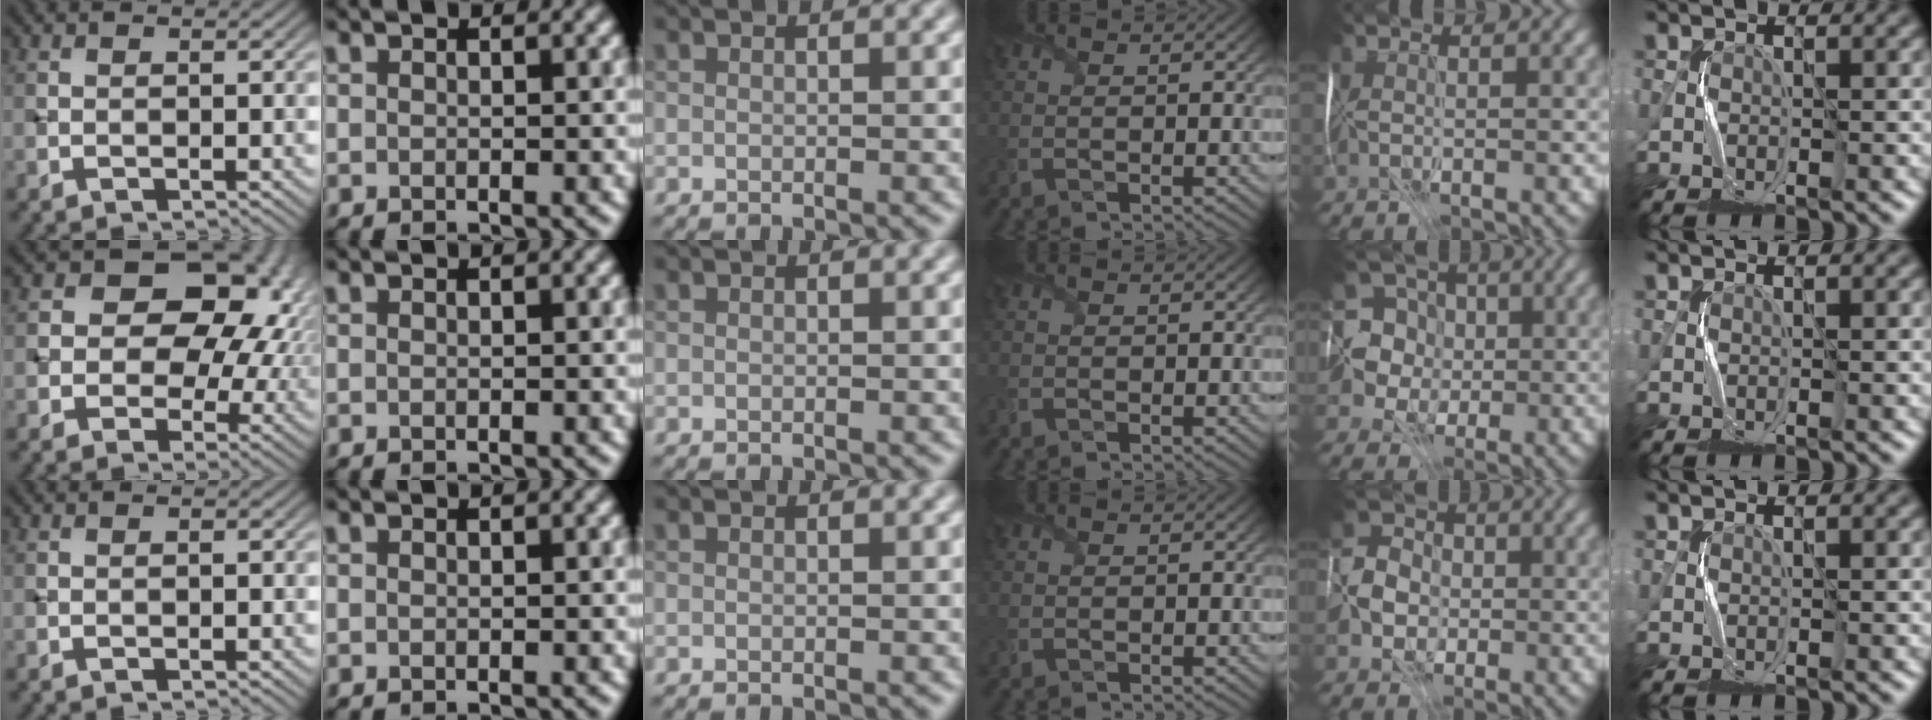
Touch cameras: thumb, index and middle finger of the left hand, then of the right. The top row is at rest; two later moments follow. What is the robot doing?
{"motion": "fold", "object": "map"}